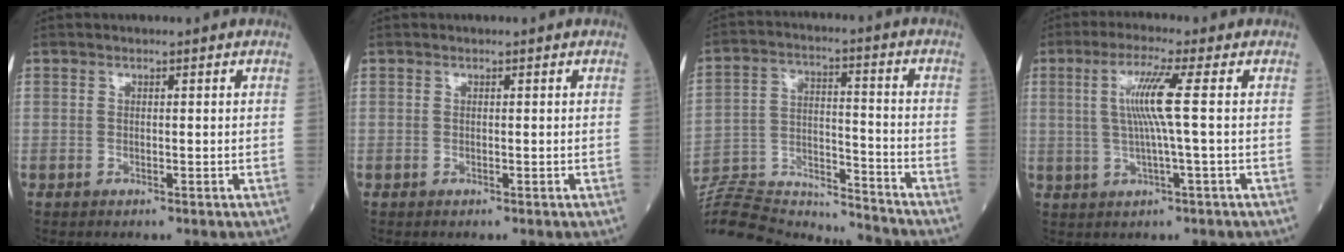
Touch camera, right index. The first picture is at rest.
{"total": 0.0}
{"total": 22.0, "force": [-21.2, 3.1, 5.2], "torque": [-0.142, 0.007, -0.338]}
{"total": 6.6, "force": [0.9, -1.2, 6.5], "torque": [-0.132, 0.004, 0.020]}